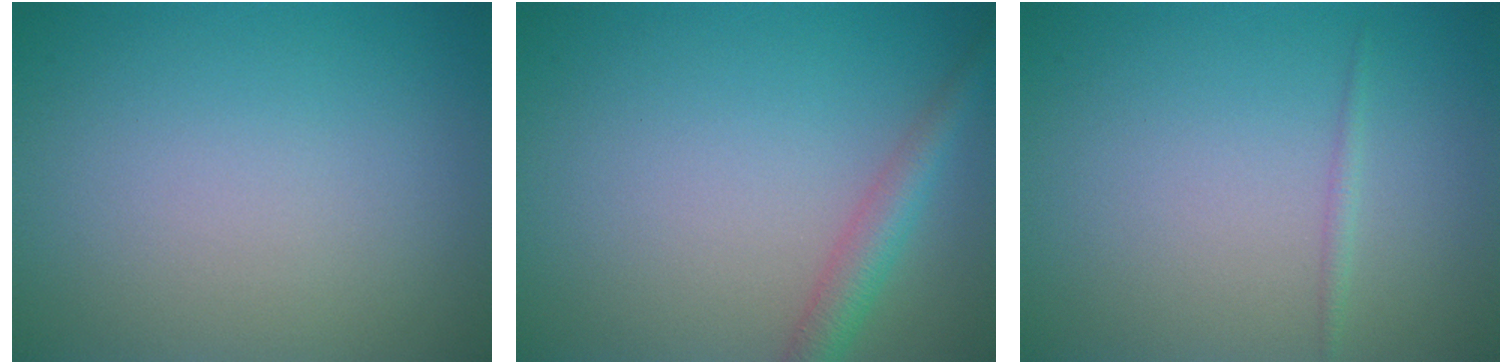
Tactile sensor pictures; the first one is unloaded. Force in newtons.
{"total": 2.8, "press": 2.8, "slide": 0.1}
{"total": 0.7, "press": 0.7, "slide": 0.1}